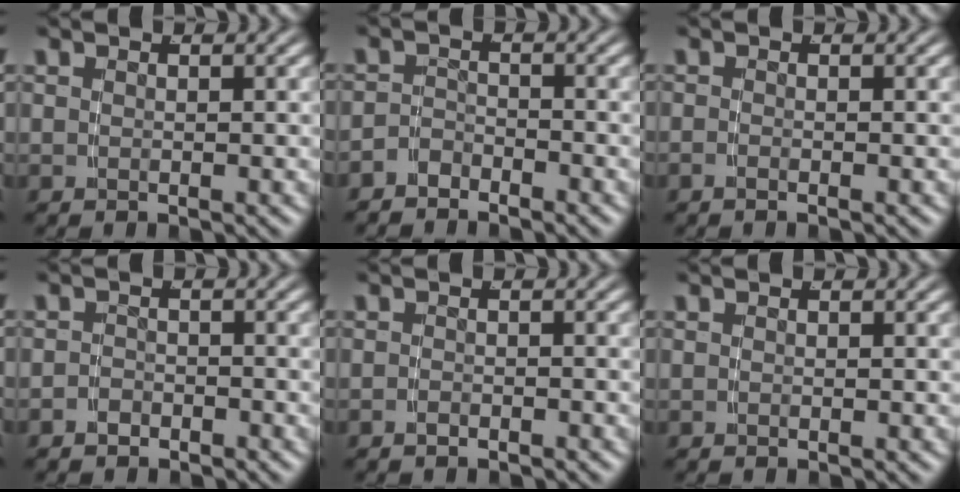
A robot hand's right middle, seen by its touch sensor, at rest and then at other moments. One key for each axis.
{"total": 2.5, "fx": -2.4, "fy": 0.8, "fz": 0.1, "tx": -0.003, "ty": -0.011, "tz": -0.039}
{"total": 0.8, "fx": -0.8, "fy": -0.1, "fz": 0.3, "tx": -0.008, "ty": -0.004, "tz": -0.014}
{"total": 1.8, "fx": -1.7, "fy": 0.6, "fz": -0.1, "tx": 0.001, "ty": -0.009, "tz": -0.025}
{"total": 1.1, "fx": -1.1, "fy": -0.1, "fz": 0.1, "tx": -0.004, "ty": -0.004, "tz": -0.015}
{"total": 0.0}